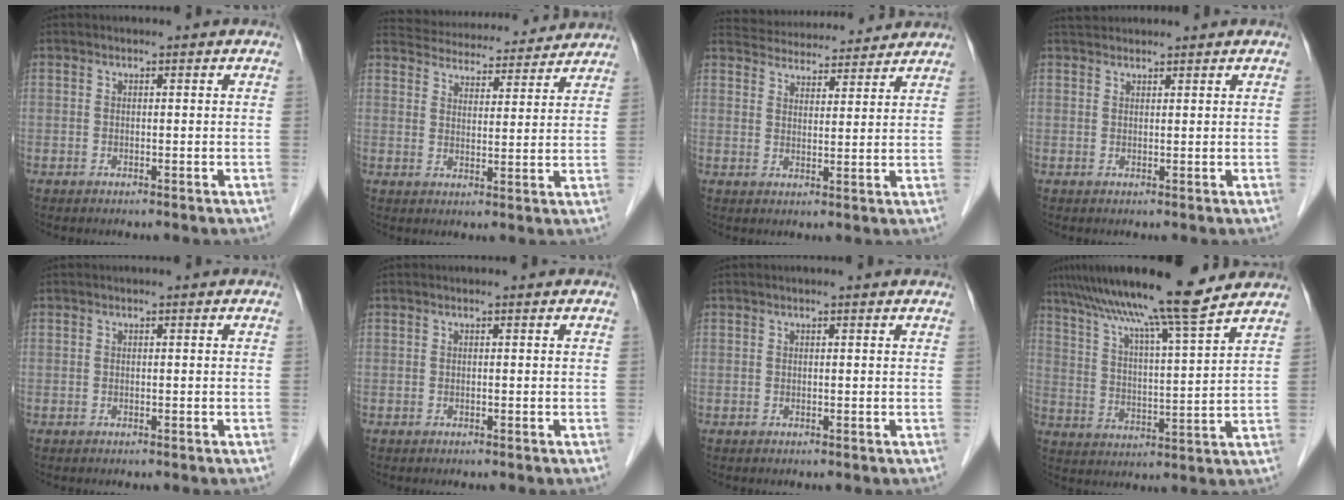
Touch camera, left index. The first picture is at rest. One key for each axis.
{"total": 18.1, "fx": 17.1, "fy": 4.0, "fz": 4.1, "tx": -0.066, "ty": 0.030, "tz": 0.230}
{"total": 13.8, "fx": 13.2, "fy": 2.7, "fz": 3.0, "tx": -0.046, "ty": 0.033, "tz": 0.188}
{"total": 3.0, "fx": 2.9, "fy": 0.5, "fz": 0.5, "tx": -0.008, "ty": 0.031, "tz": 0.051}
{"total": 0.0}
{"total": 0.0}
{"total": 1.3, "fx": 1.3, "fy": 0.0, "fz": 0.4, "tx": -0.012, "ty": 0.009, "tz": 0.013}
{"total": 16.8, "fx": 14.0, "fy": -0.3, "fz": 9.2, "tx": -0.157, "ty": 0.024, "tz": 0.218}